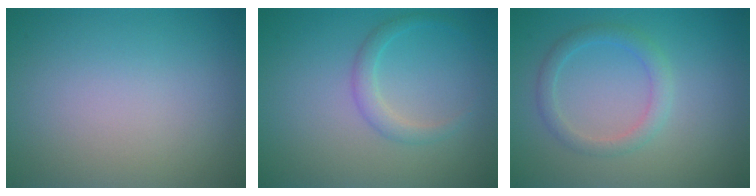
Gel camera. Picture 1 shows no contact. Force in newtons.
{"total": 1.7, "press": 1.7, "slide": 0.1}
{"total": 2.1, "press": 2.1, "slide": 0.1}